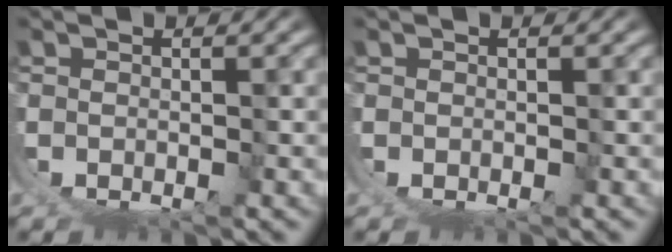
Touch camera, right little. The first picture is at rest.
{"total": 0.0}